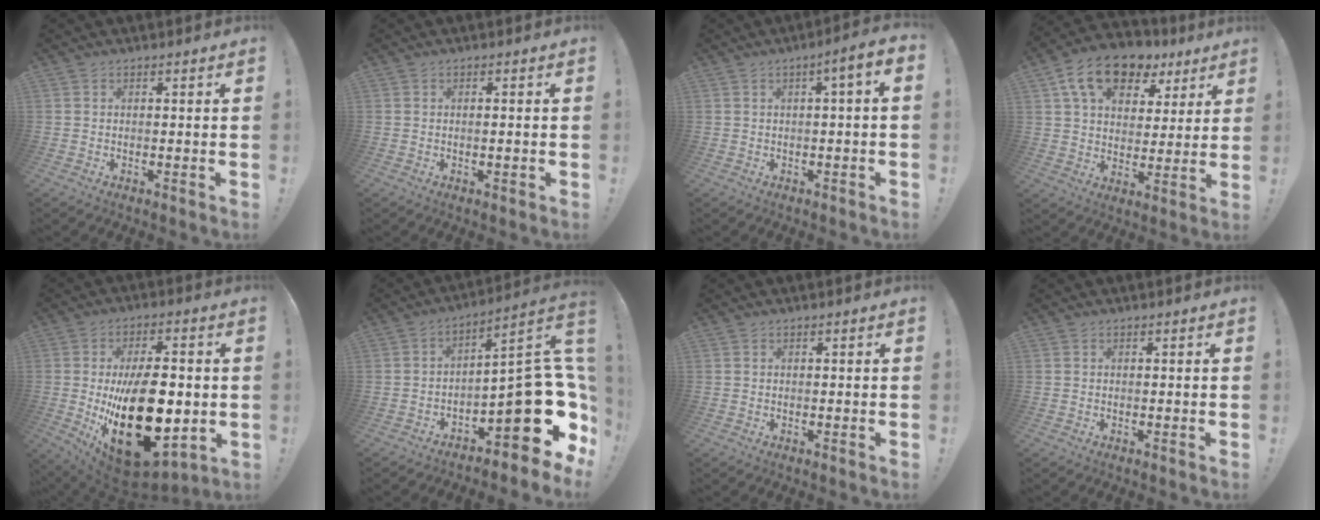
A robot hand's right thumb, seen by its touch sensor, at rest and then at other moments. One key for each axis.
{"total": 1.1, "fx": -0.4, "fy": 0.1, "fz": 1.0, "tx": -0.015, "ty": 0.000, "tz": -0.008}
{"total": 4.7, "fx": 0.4, "fy": 0.3, "fz": 4.6, "tx": -0.063, "ty": -0.006, "tz": 0.001}
{"total": 15.4, "fx": 8.5, "fy": 9.7, "fz": 8.5, "tx": -0.144, "ty": -0.039, "tz": 0.157}
{"total": 28.8, "fx": -2.6, "fy": 15.5, "fz": 24.2, "tx": -0.408, "ty": -0.010, "tz": -0.019}
{"total": 19.6, "fx": -5.1, "fy": 7.6, "fz": 17.4, "tx": -0.231, "ty": 0.016, "tz": -0.073}
{"total": 0.0}
{"total": 0.0}